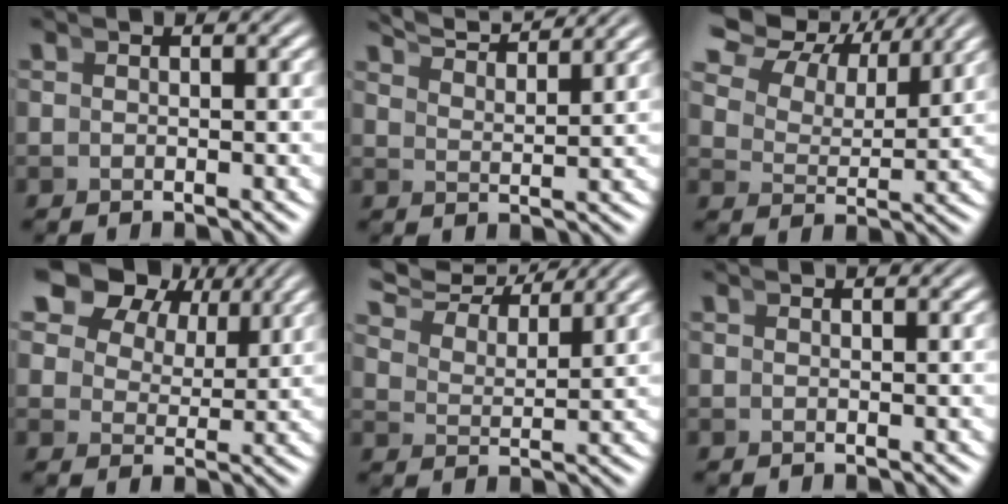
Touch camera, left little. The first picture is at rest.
{"total": 5.7, "force": [5.3, 0.7, 2.0], "torque": [-0.036, 0.010, 0.085]}
{"total": 6.9, "force": [4.3, 4.1, 3.3], "torque": [-0.074, 0.010, 0.058]}
{"total": 8.8, "force": [4.9, 5.8, 4.3], "torque": [-0.095, 0.013, 0.070]}
{"total": 7.1, "force": [6.1, 2.3, 2.8], "torque": [-0.057, 0.027, 0.088]}
{"total": 1.1, "force": [1.0, -0.2, 0.1], "torque": [0.008, 0.005, 0.015]}